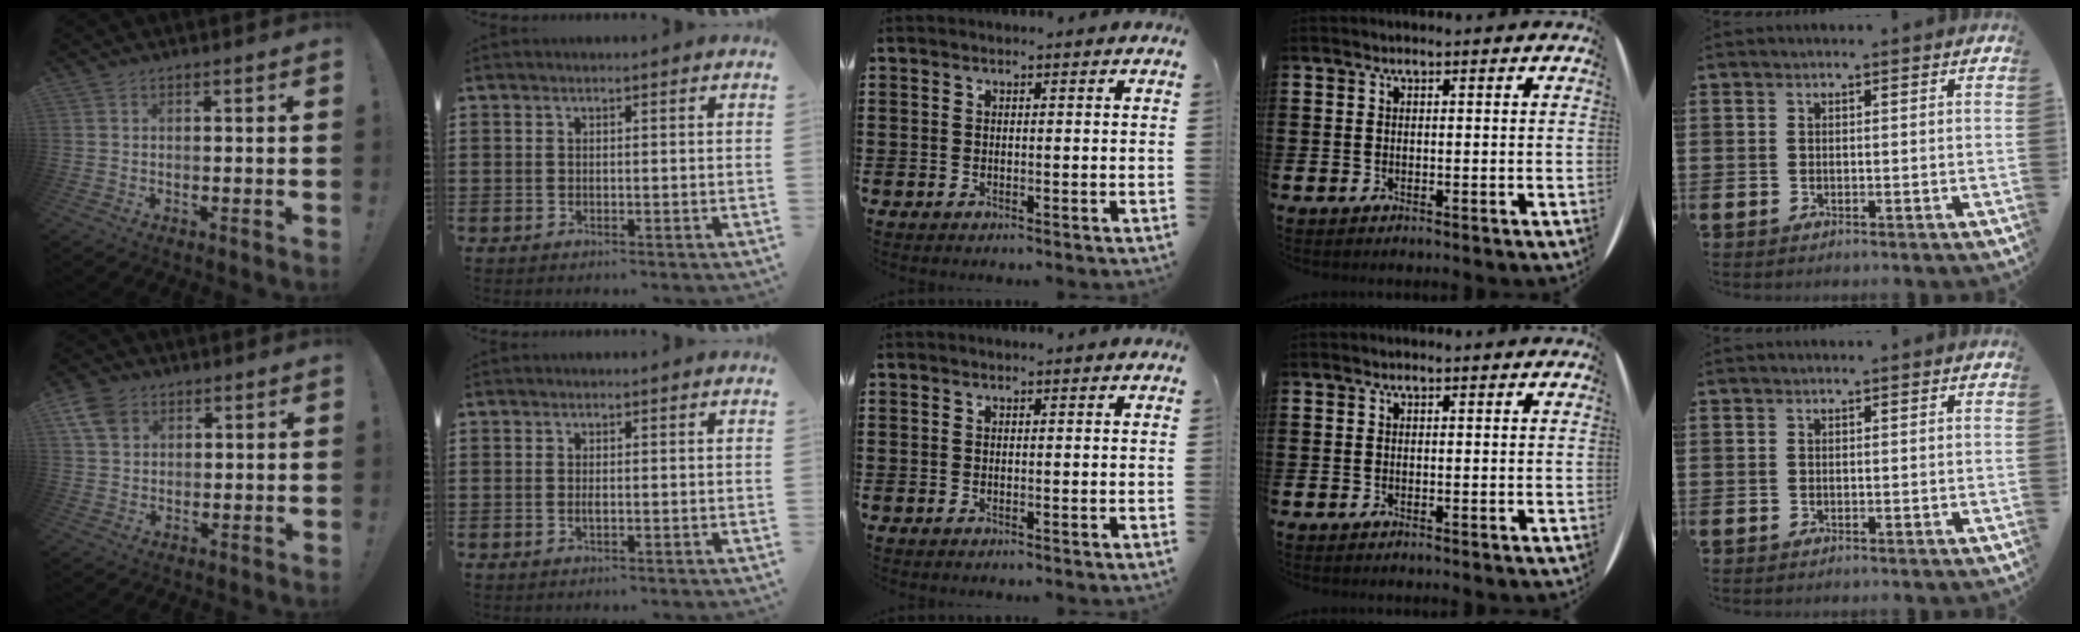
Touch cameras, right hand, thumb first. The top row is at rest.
{"thumb": {"total": 7.4, "force": [3.6, 5.5, 3.5], "torque": [-0.077, -0.007, 0.073]}, "index": {"total": 0.8, "force": [-0.1, 0.2, 0.7], "torque": [-0.014, -0.002, -0.002]}}